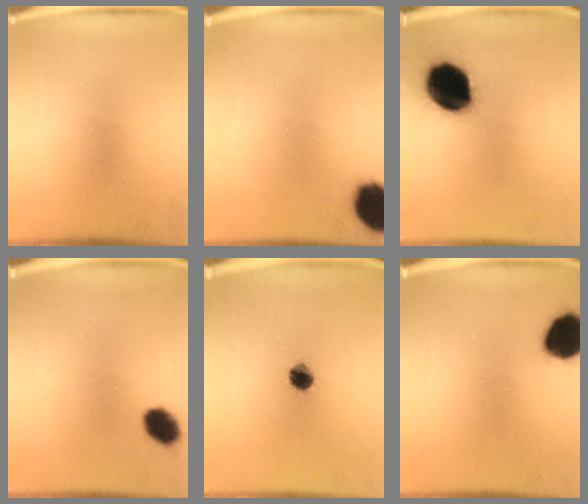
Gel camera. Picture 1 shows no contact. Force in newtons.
{"total": 12.1}
{"total": 19.0}
{"total": 6.1}
{"total": 5.3}
{"total": 11.9}